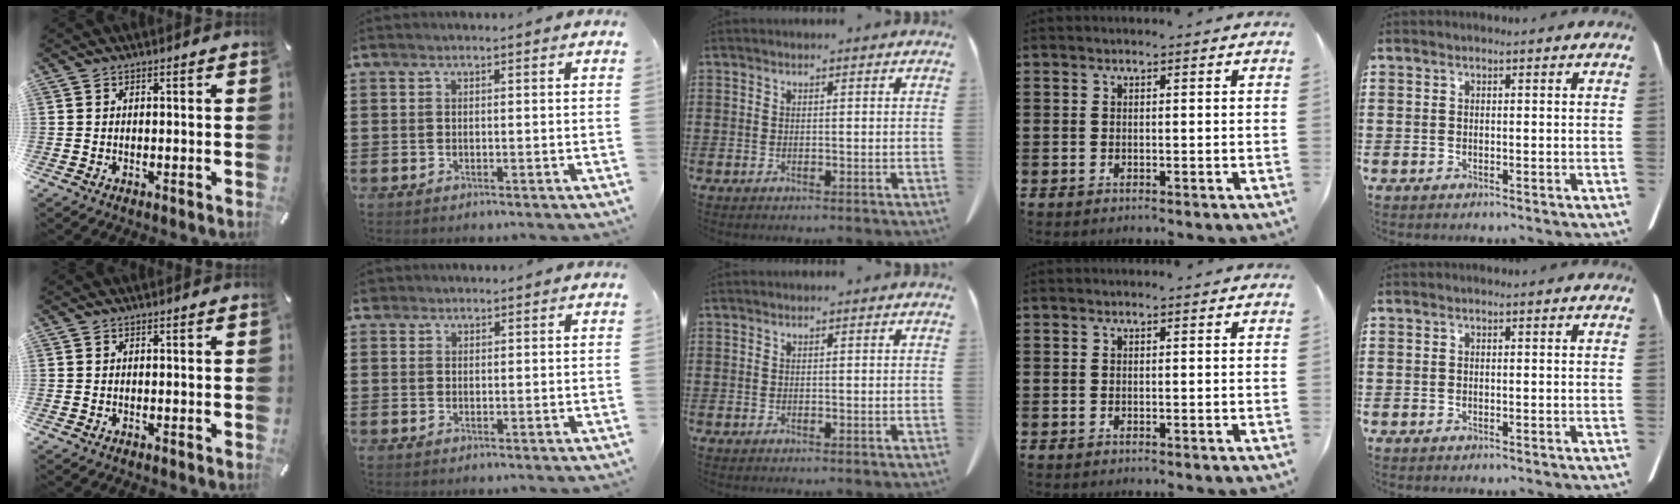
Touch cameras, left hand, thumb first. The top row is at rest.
{"index": {"total": 1.2, "force": [0.9, 0.7, 0.2], "torque": [-0.008, 0.004, 0.018]}}